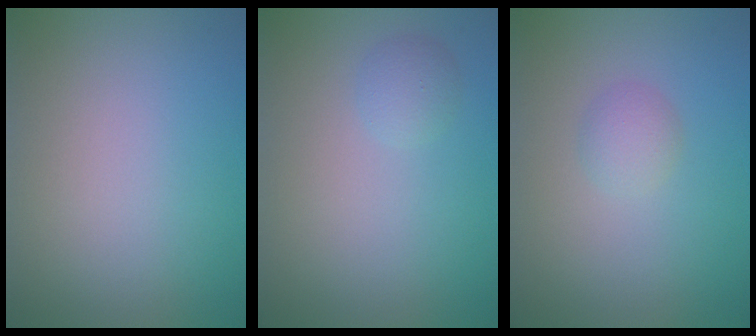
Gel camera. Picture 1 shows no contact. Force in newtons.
{"total": 1.4, "press": 1.4, "slide": 0.1}
{"total": 1.6, "press": 1.6, "slide": 0.1}